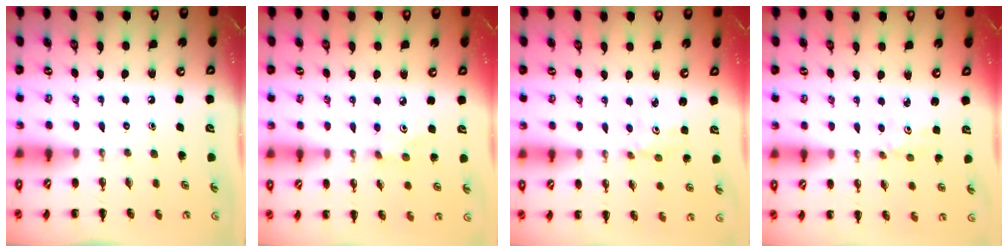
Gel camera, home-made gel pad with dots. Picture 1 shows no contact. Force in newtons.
{"total": 2.7, "press": 2.7, "slide": 0.5}
{"total": 1.5, "press": 1.4, "slide": 0.5}
{"total": 1.1, "press": 1.0, "slide": 0.3}